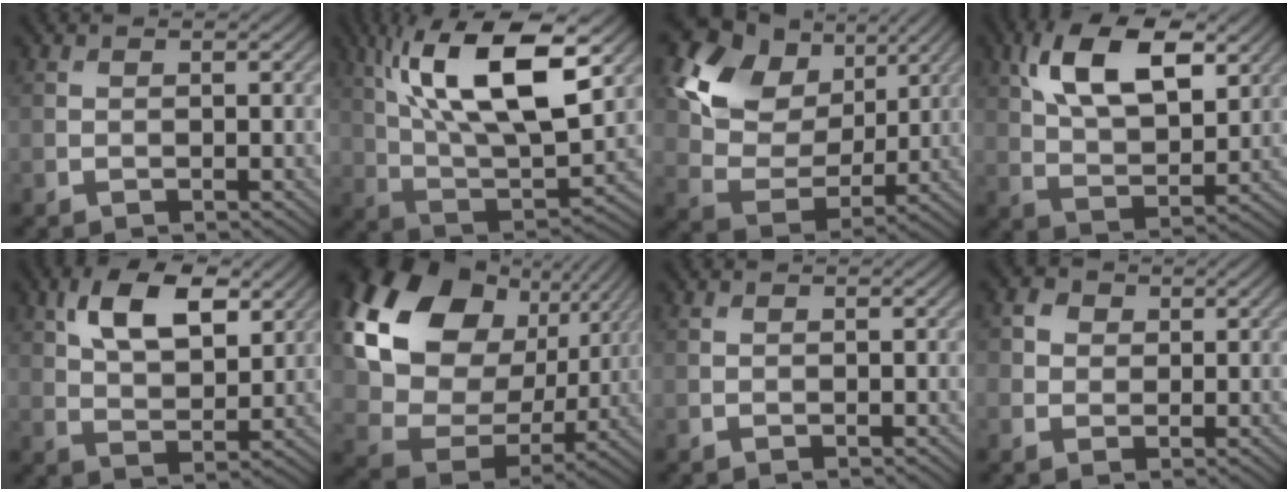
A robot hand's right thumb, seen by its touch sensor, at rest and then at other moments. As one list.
[{"total": 17.0, "force": [6.8, 6.7, 14.0], "torque": [-0.288, 0.012, 0.128]}, {"total": 13.3, "force": [6.0, 9.3, 7.4], "torque": [-0.169, 0.014, 0.105]}, {"total": 12.2, "force": [5.4, 6.0, 9.2], "torque": [-0.182, 0.008, 0.103]}, {"total": 9.8, "force": [4.4, 5.0, 7.2], "torque": [-0.141, 0.006, 0.081]}, {"total": 20.9, "force": [8.3, 15.2, 11.8], "torque": [-0.314, 0.039, 0.178]}, {"total": 0.0}, {"total": 2.4, "force": [0.4, 2.2, 0.8], "torque": [-0.021, 0.002, 0.002]}]